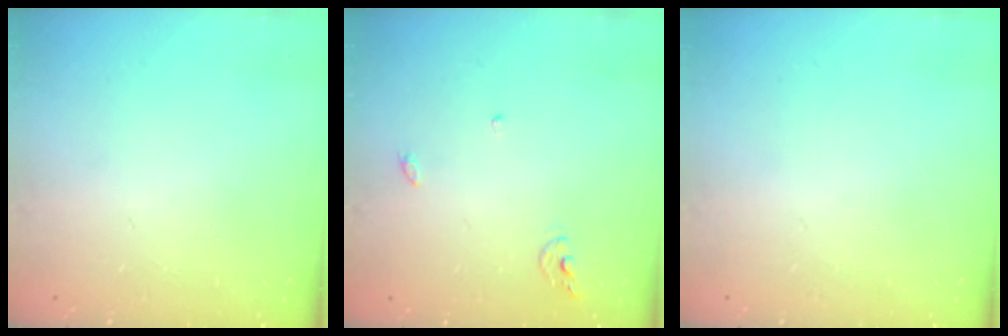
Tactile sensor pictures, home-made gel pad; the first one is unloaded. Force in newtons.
{"total": 4.9, "press": 4.9, "slide": 0.4}
{"total": 0.0}